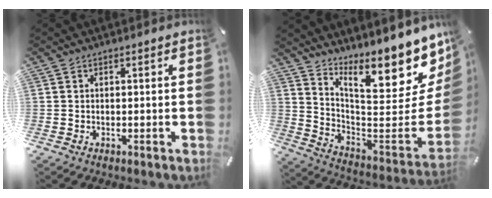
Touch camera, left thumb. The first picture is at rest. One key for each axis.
{"total": 19.0, "fx": 14.4, "fy": 6.1, "fz": 10.8, "tx": -0.117, "ty": -0.141, "tz": 0.231}